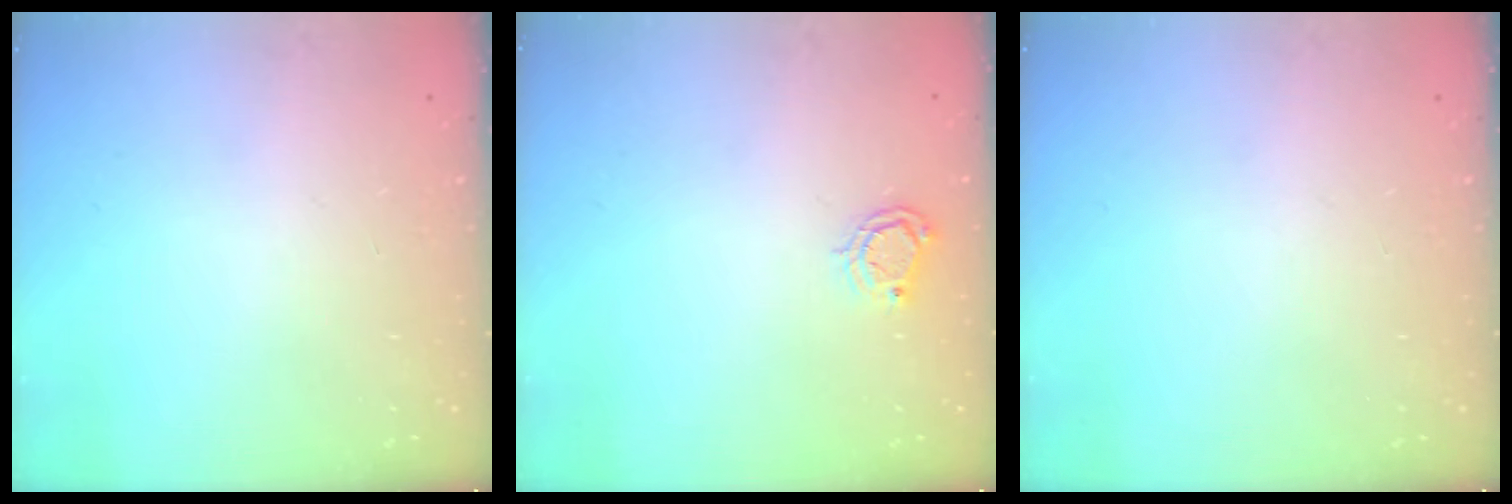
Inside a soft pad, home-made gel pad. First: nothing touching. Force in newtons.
{"total": 4.5, "press": 4.4, "slide": 0.6}
{"total": 0.0}